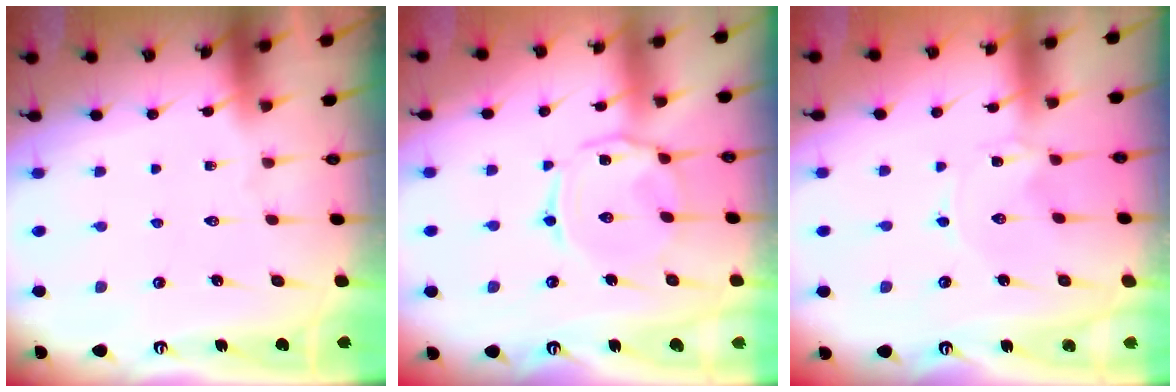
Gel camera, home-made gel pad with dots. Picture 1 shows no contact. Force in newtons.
{"total": 5.1, "press": 5.1, "slide": 0.4}
{"total": 0.0}